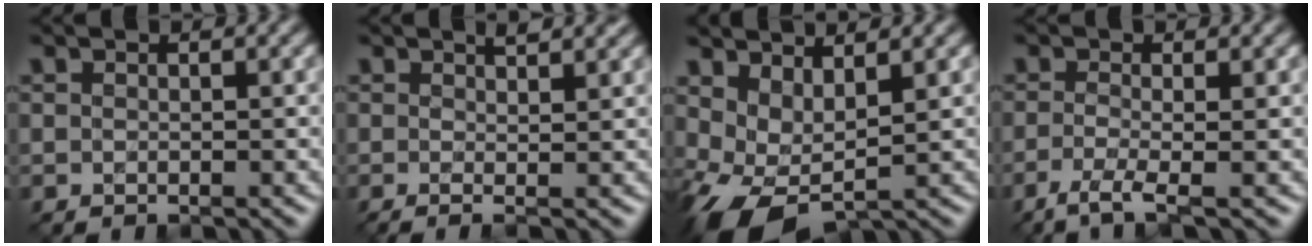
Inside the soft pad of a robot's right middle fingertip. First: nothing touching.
{"total": 3.3, "force": [1.0, 1.1, 2.9], "torque": [-0.028, 0.016, -0.001]}
{"total": 4.8, "force": [0.5, 2.6, 4.0], "torque": [-0.088, 0.001, 0.012]}
{"total": 2.7, "force": [-1.2, 0.6, 2.4], "torque": [-0.047, -0.003, -0.036]}